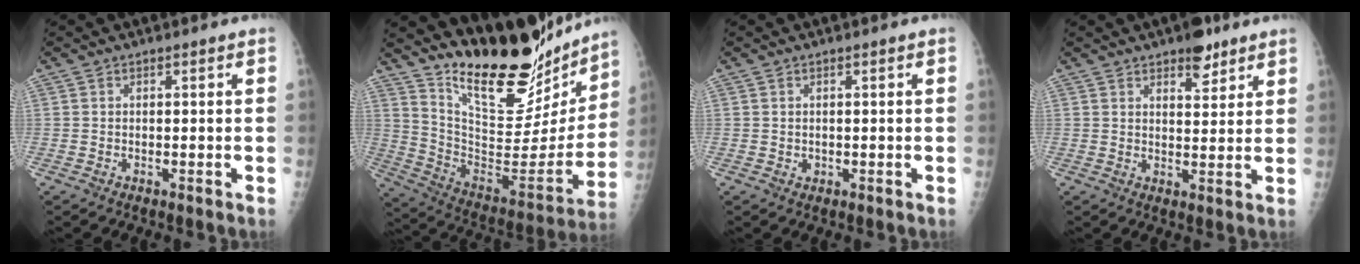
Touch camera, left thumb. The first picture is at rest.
{"total": 26.7, "force": [21.8, 8.7, 12.7], "torque": [-0.165, -0.125, 0.340]}
{"total": 0.6, "force": [0.2, 0.6, 0.2], "torque": [0.002, 0.000, 0.003]}
{"total": 5.7, "force": [4.0, 2.5, 3.2], "torque": [-0.025, -0.024, 0.058]}